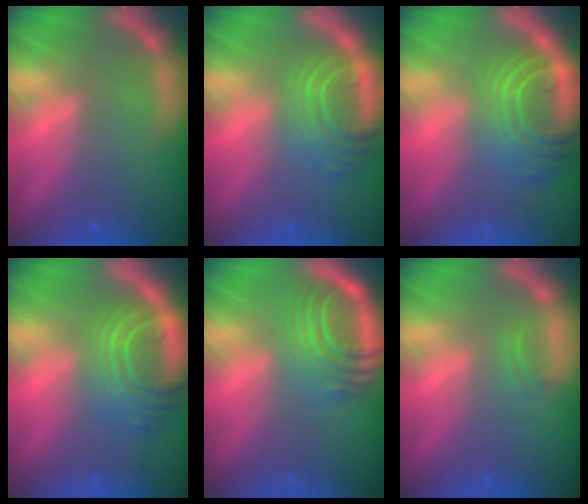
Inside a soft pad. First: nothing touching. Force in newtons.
{"total": 7.0}
{"total": 10.0}
{"total": 9.0}
{"total": 8.5}
{"total": 0.9}